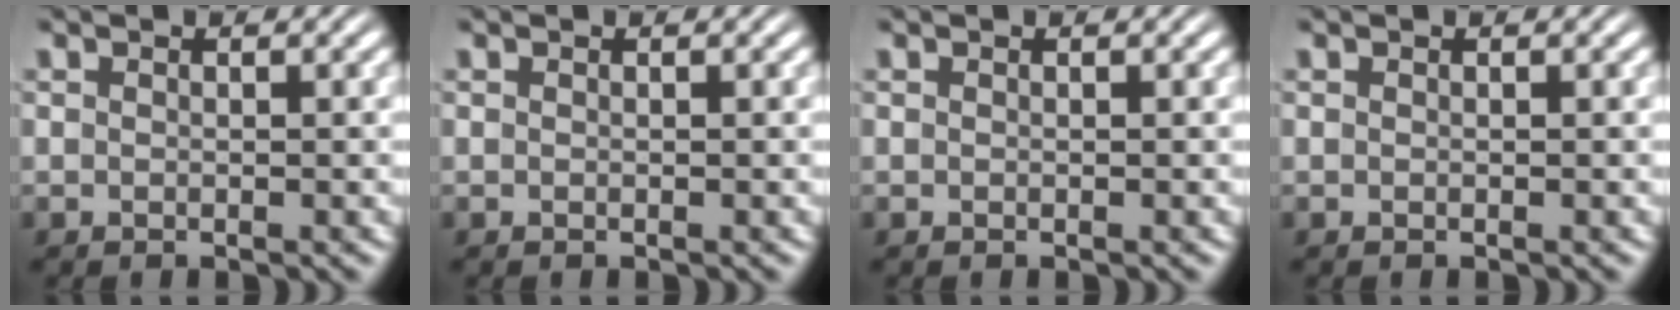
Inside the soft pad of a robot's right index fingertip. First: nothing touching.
{"total": 0.0}
{"total": 0.0}
{"total": 0.0}